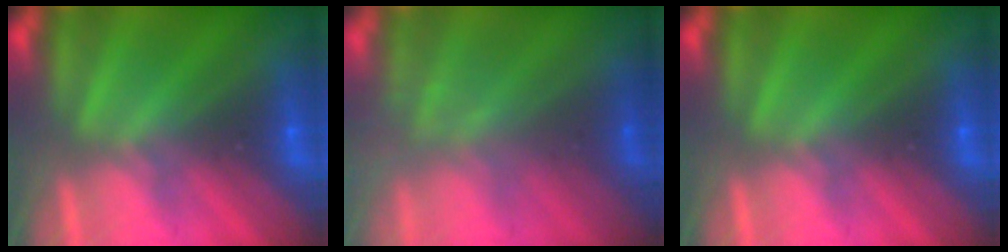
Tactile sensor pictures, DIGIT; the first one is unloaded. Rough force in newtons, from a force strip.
{"total": 2.4}
{"total": 0.0}